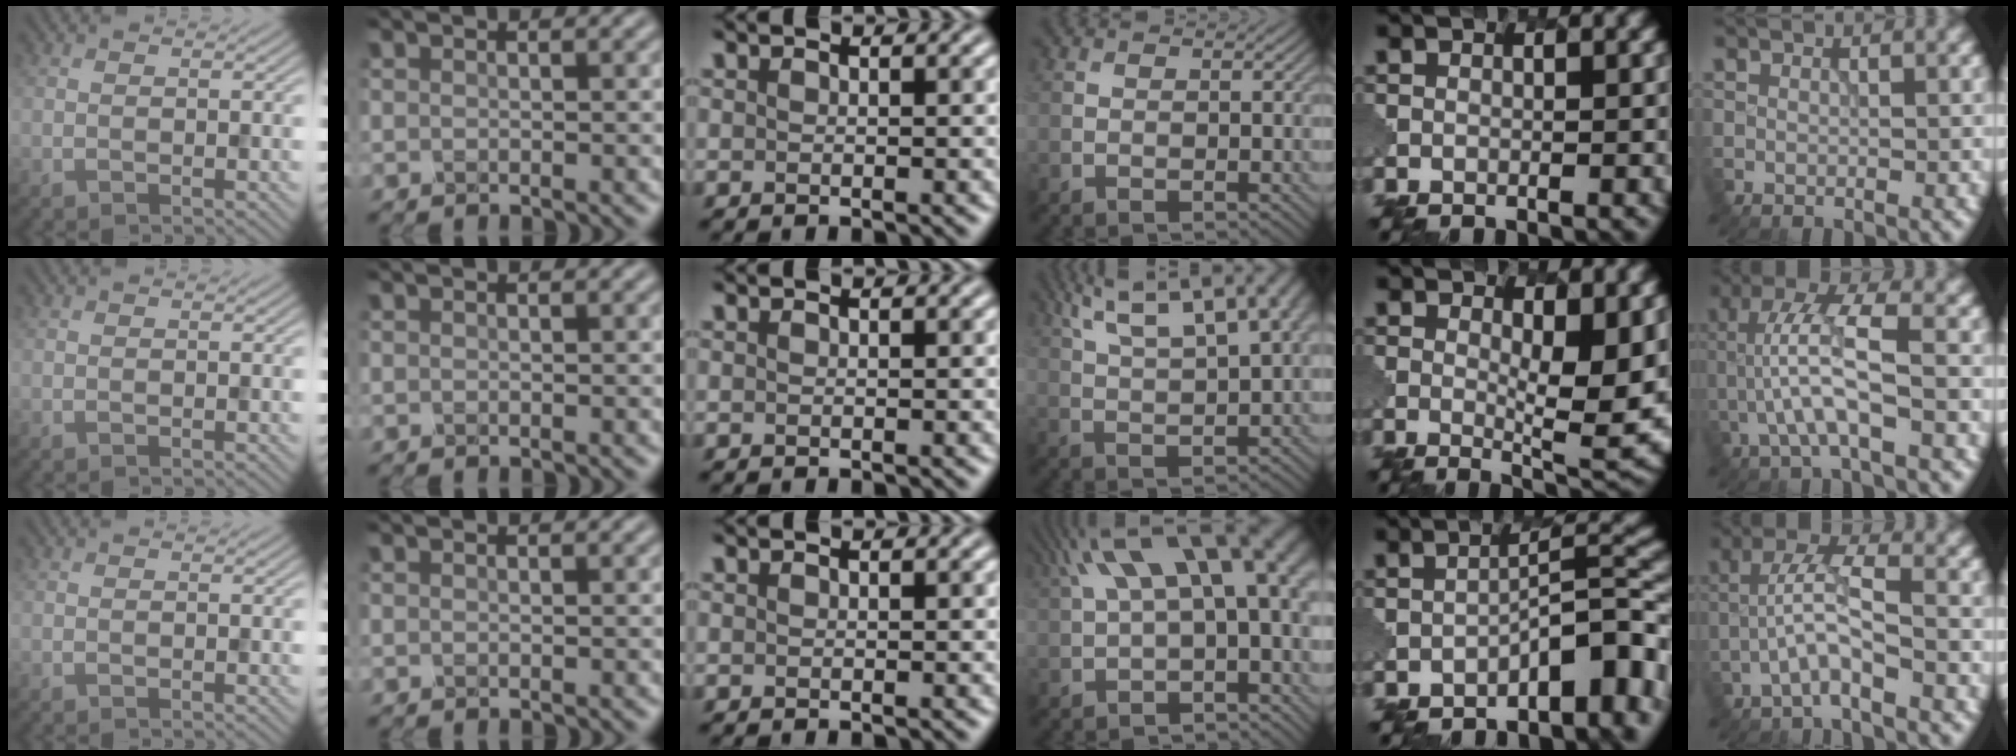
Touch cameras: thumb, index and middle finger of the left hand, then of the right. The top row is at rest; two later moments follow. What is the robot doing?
{"motion": "dispense", "object": "oil cruet"}